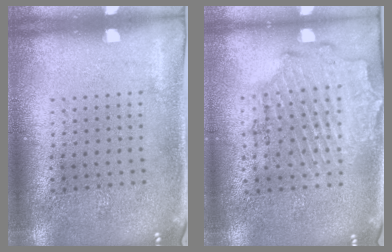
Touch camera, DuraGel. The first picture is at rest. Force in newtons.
{"total": 1.9, "press": 1.7, "slide": 0.9}